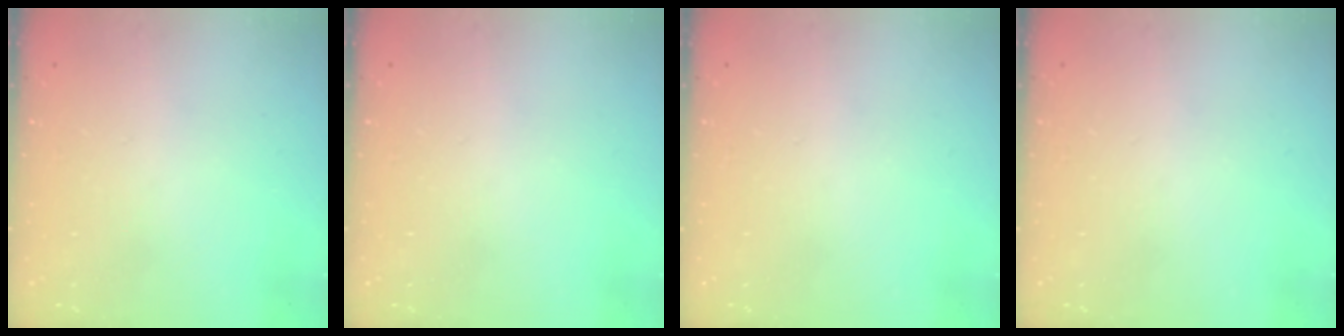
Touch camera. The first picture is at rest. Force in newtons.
{"total": 0.0}
{"total": 0.0}
{"total": 0.0}